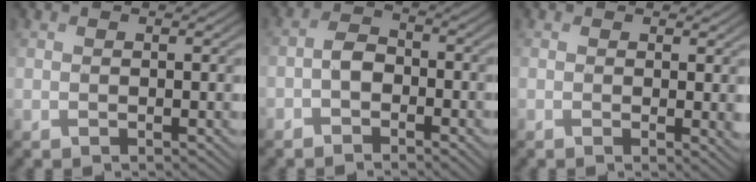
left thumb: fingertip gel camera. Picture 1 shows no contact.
{"total": 3.3, "force": [-2.1, 1.9, 1.6], "torque": [-0.033, 0.006, -0.051]}
{"total": 1.3, "force": [0.6, 0.3, 1.1], "torque": [-0.017, -0.006, 0.010]}